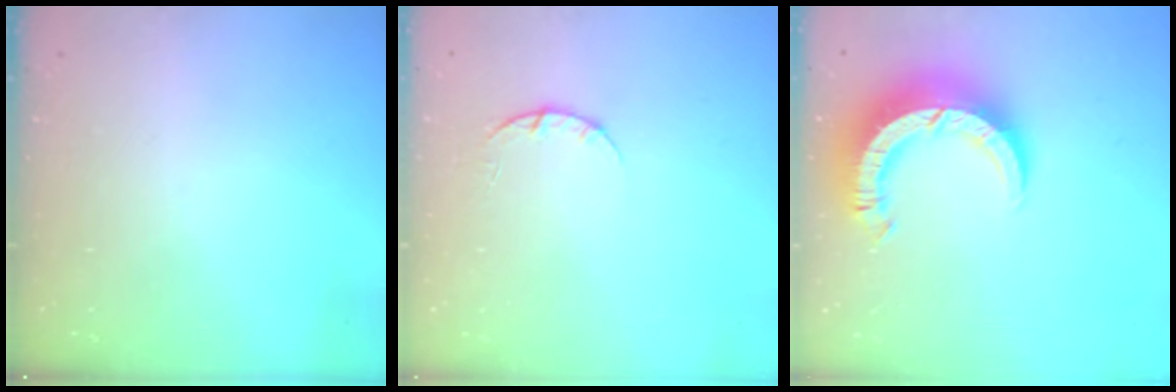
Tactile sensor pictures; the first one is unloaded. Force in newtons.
{"total": 2.3, "press": 2.3, "slide": 0.3}
{"total": 12.6, "press": 12.6, "slide": 1.4}